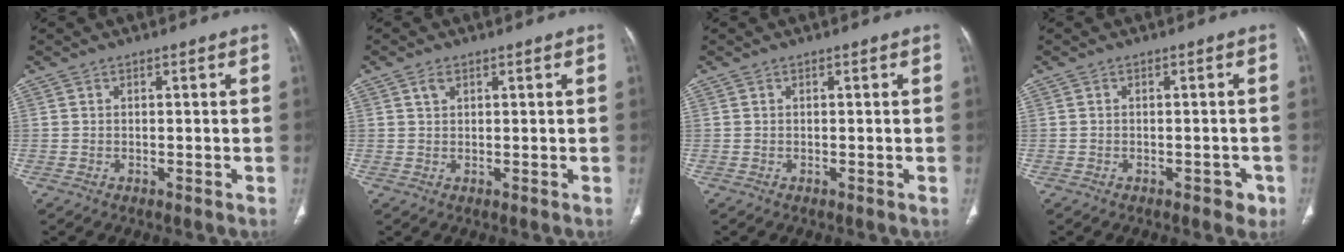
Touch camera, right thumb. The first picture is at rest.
{"total": 1.6, "force": [0.9, 0.9, 0.9], "torque": [-0.017, 0.001, 0.018]}
{"total": 0.0}
{"total": 2.3, "force": [-1.3, 1.4, 1.3], "torque": [-0.002, 0.008, -0.014]}